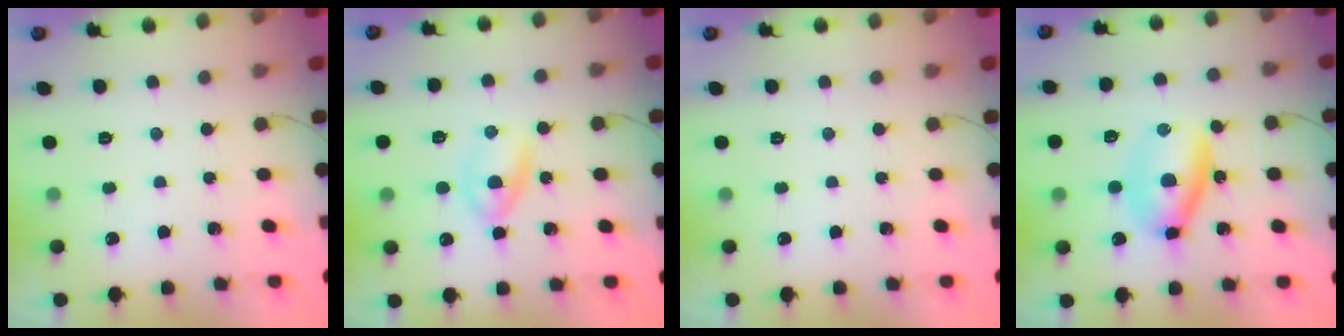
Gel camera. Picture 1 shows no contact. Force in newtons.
{"total": 3.0, "press": 2.7, "slide": 1.4}
{"total": 0.0}
{"total": 6.3, "press": 6.1, "slide": 1.3}